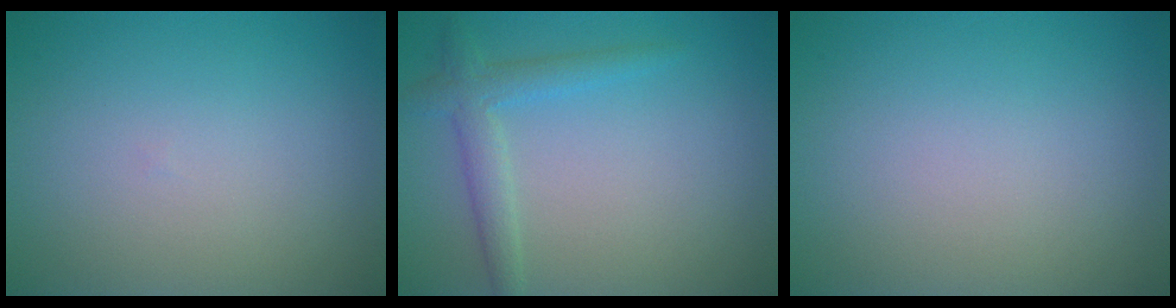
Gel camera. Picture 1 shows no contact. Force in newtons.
{"total": 2.6, "press": 2.6, "slide": 0.1}
{"total": 0.0}